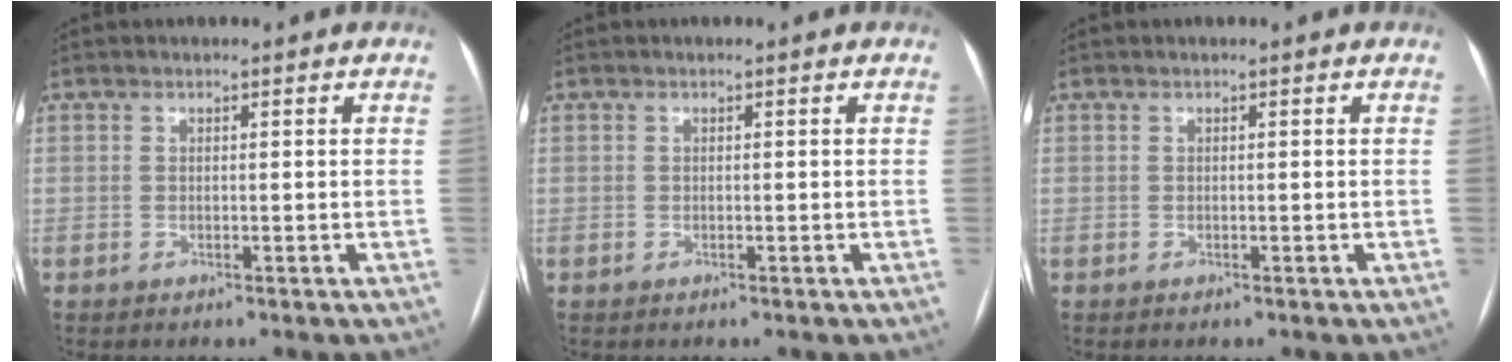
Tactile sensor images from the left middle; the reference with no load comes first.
{"total": 0.0}
{"total": 0.0}